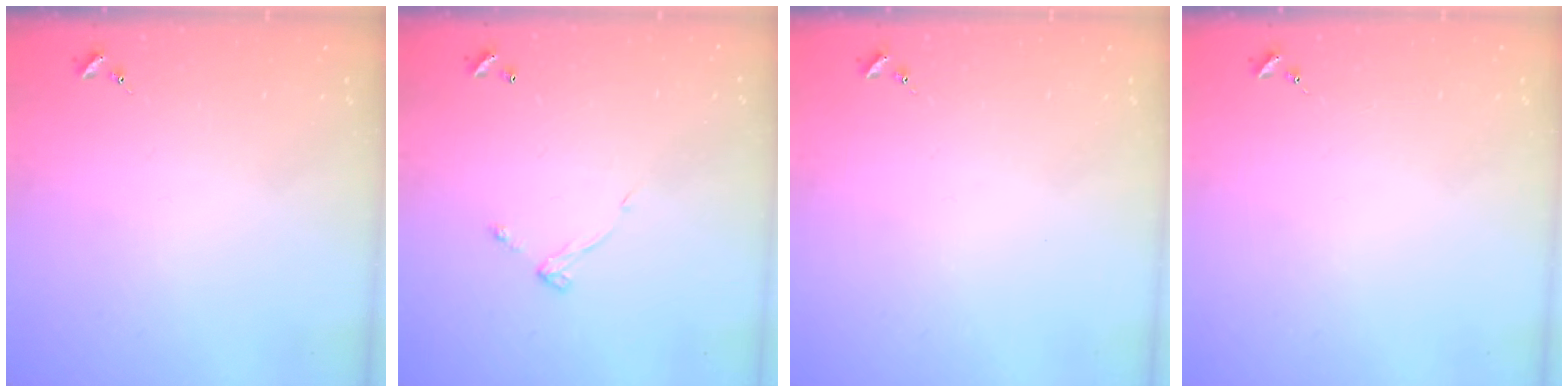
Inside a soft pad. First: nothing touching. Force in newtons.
{"total": 5.4, "press": 5.4, "slide": 0.4}
{"total": 0.0}
{"total": 0.0}